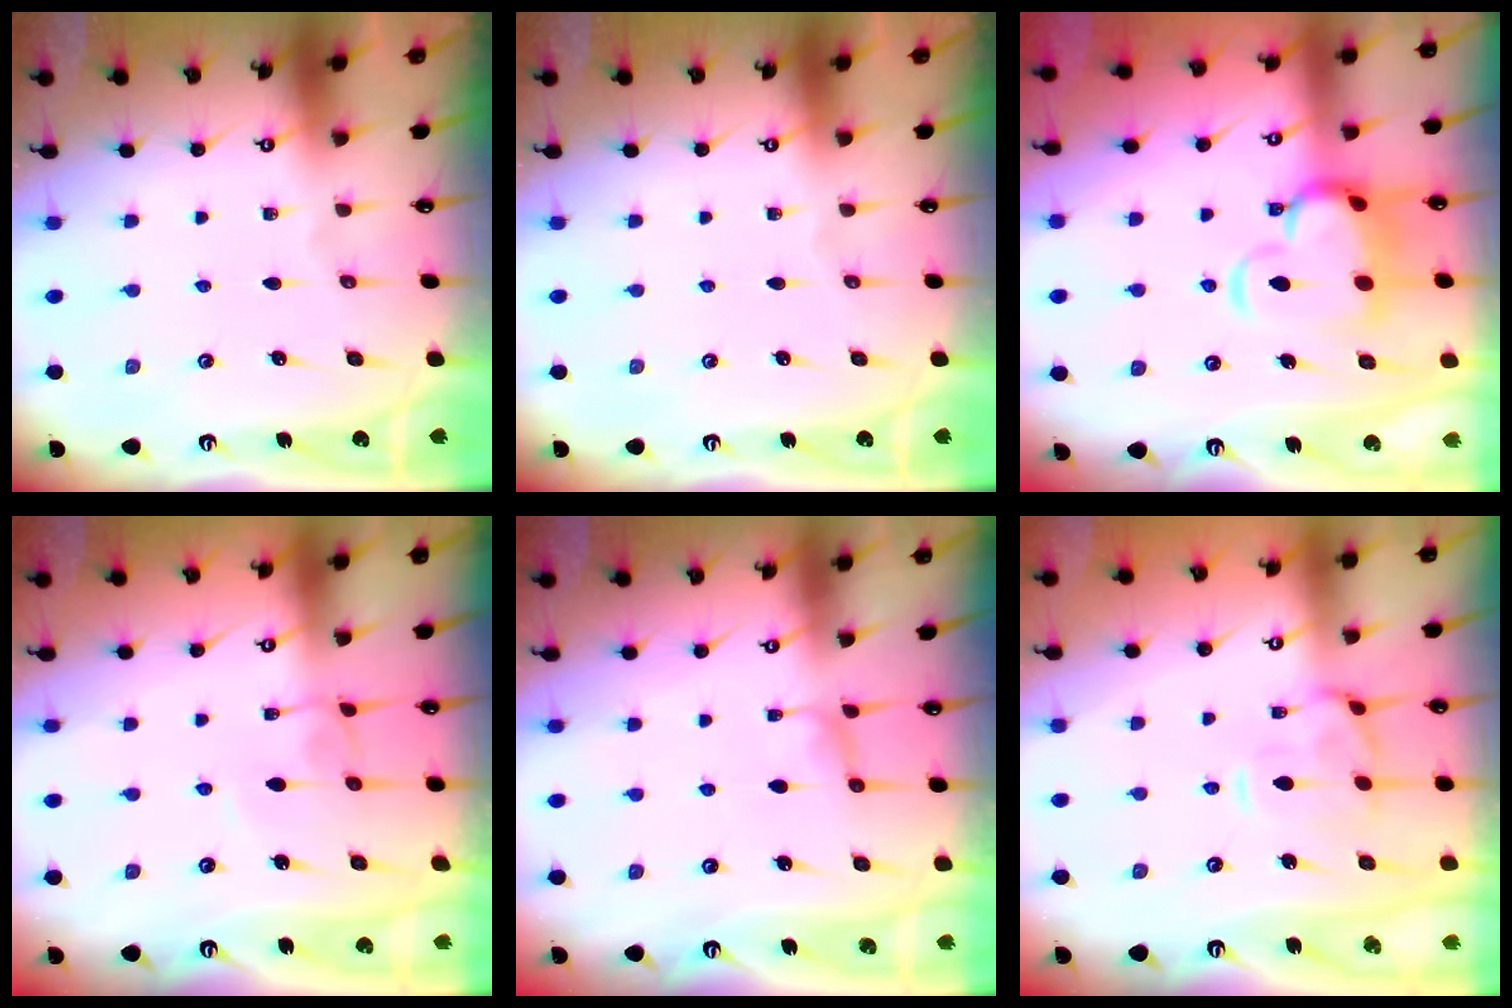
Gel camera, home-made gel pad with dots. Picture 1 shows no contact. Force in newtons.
{"total": 0.0}
{"total": 7.8, "press": 7.6, "slide": 1.8}
{"total": 0.7, "press": 0.6, "slide": 0.4}
{"total": 0.8, "press": 0.3, "slide": 0.7}
{"total": 4.0, "press": 3.8, "slide": 1.4}